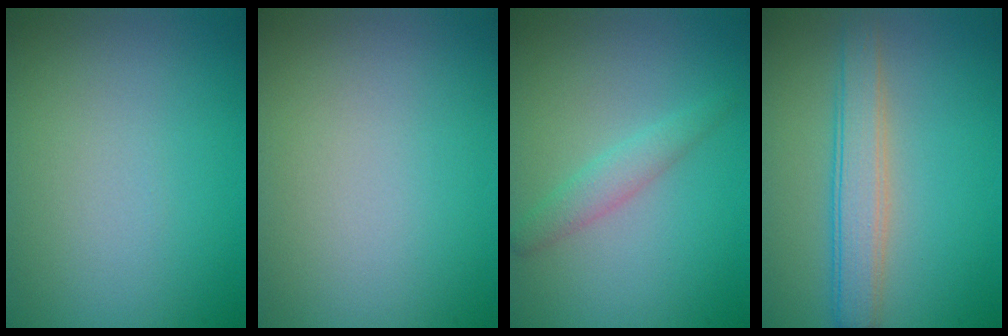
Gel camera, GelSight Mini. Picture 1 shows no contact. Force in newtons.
{"total": 0.0}
{"total": 1.9, "press": 1.9, "slide": 0.2}
{"total": 3.7, "press": 3.7, "slide": 0.1}